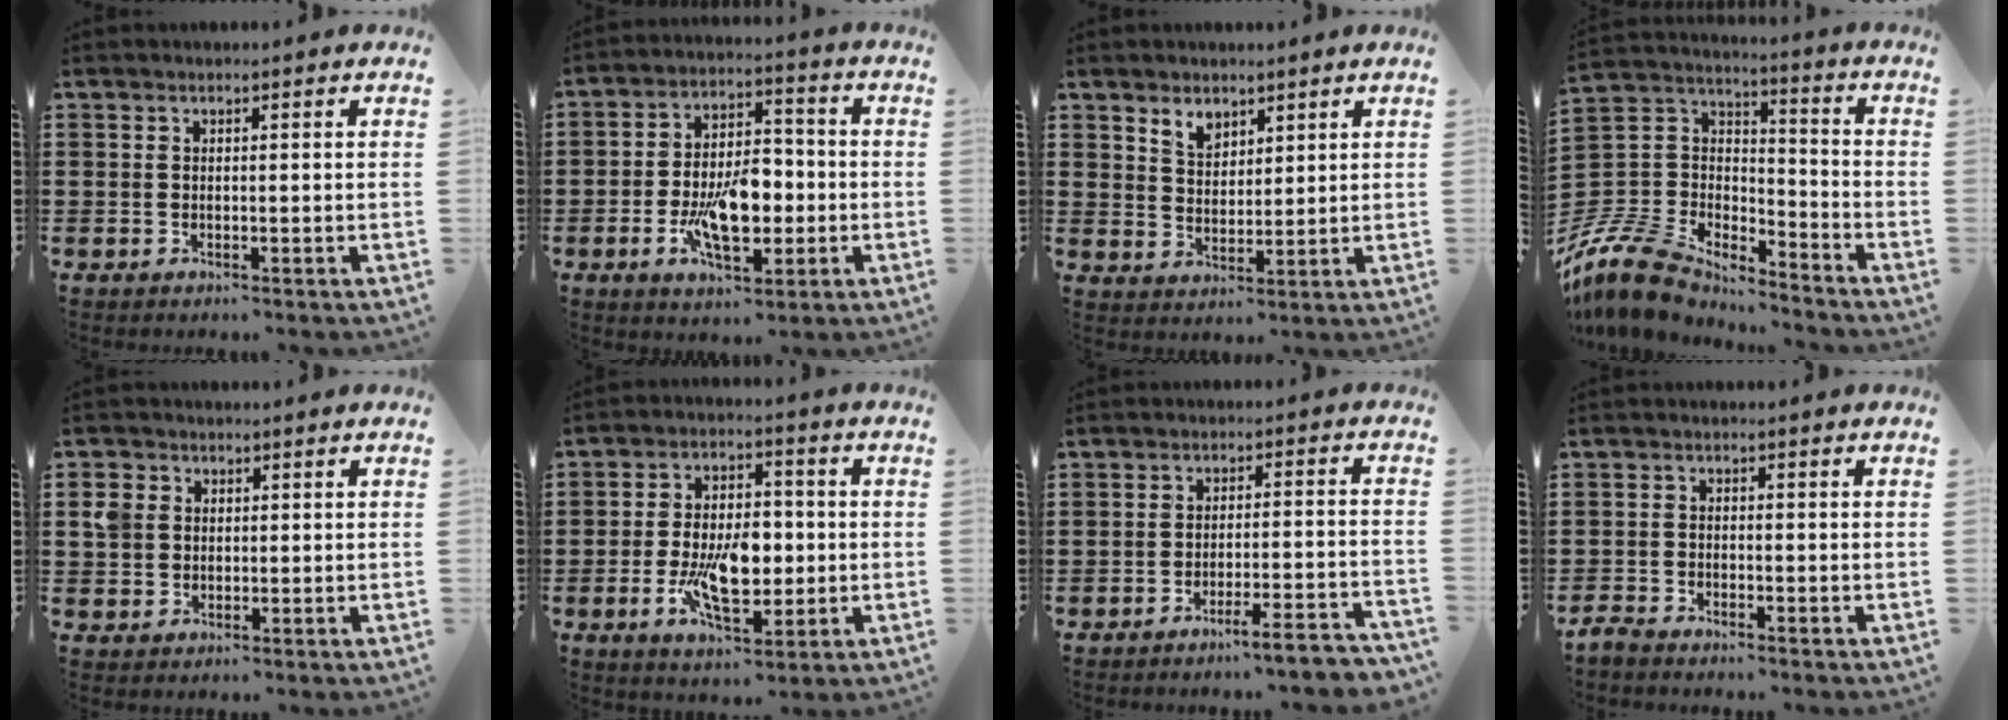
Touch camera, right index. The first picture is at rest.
{"total": 10.5, "force": [-2.7, 5.2, 8.8], "torque": [-0.169, -0.003, -0.047]}
{"total": 3.7, "force": [2.9, 2.2, 1.0], "torque": [-0.031, 0.005, 0.055]}
{"total": 10.9, "force": [-9.9, 3.7, 2.7], "torque": [-0.097, 0.007, -0.207]}
{"total": 3.4, "force": [0.8, 3.0, 1.3], "torque": [-0.037, 0.014, 0.013]}
{"total": 10.3, "force": [-1.8, 5.2, 8.7], "torque": [-0.172, -0.002, -0.034]}
{"total": 4.8, "force": [-4.2, -0.3, 2.3], "torque": [-0.038, -0.014, -0.079]}
{"total": 1.9, "force": [-1.9, 0.1, 0.0], "torque": [-0.013, 0.000, -0.042]}